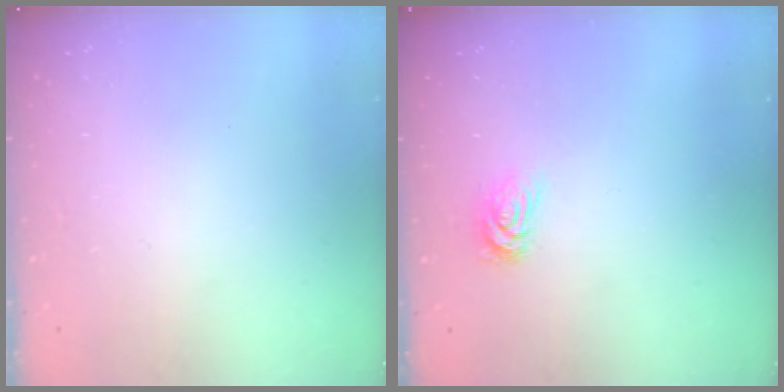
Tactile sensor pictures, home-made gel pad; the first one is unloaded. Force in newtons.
{"total": 2.8, "press": 2.8, "slide": 0.4}